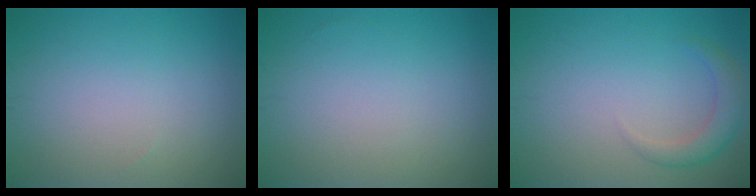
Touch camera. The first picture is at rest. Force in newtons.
{"total": 0.0}
{"total": 2.4, "press": 2.4, "slide": 0.4}